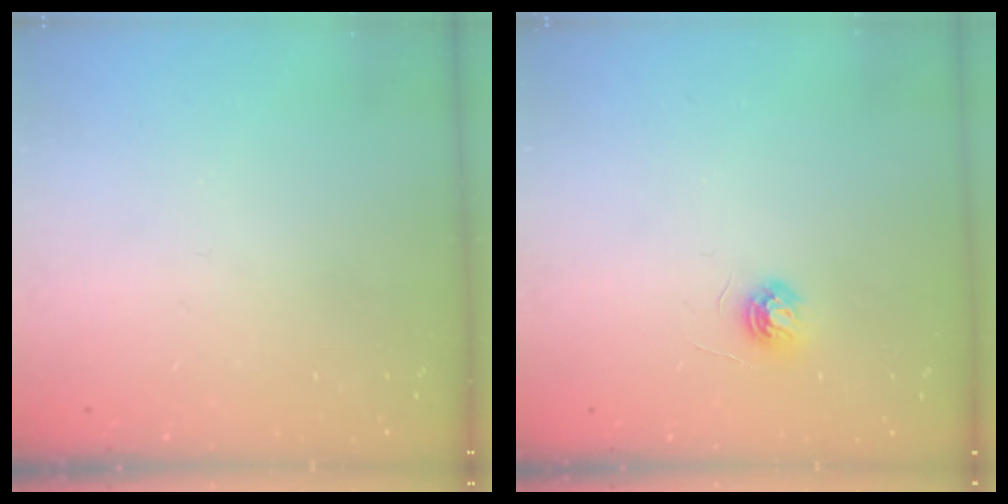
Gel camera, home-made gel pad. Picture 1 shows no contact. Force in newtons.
{"total": 4.4, "press": 4.4, "slide": 0.5}